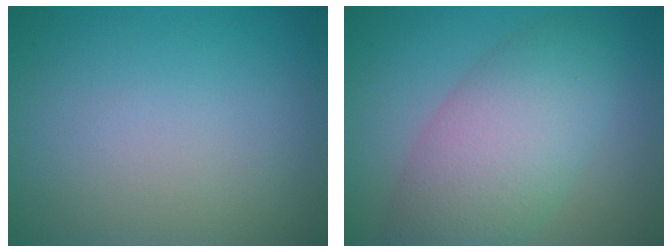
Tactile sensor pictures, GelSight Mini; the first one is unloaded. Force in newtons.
{"total": 7.3, "press": 7.3, "slide": 0.3}